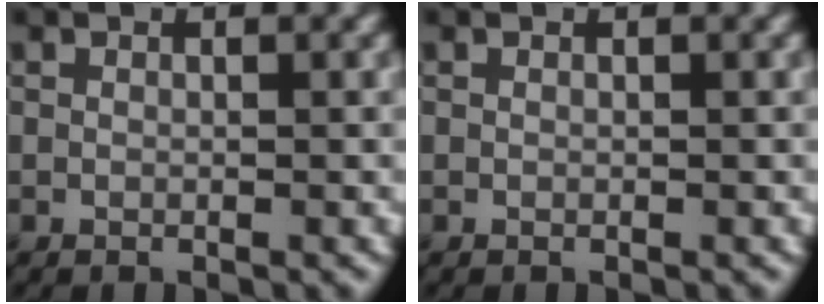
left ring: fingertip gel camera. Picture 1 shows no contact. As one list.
[{"total": 0.0}]